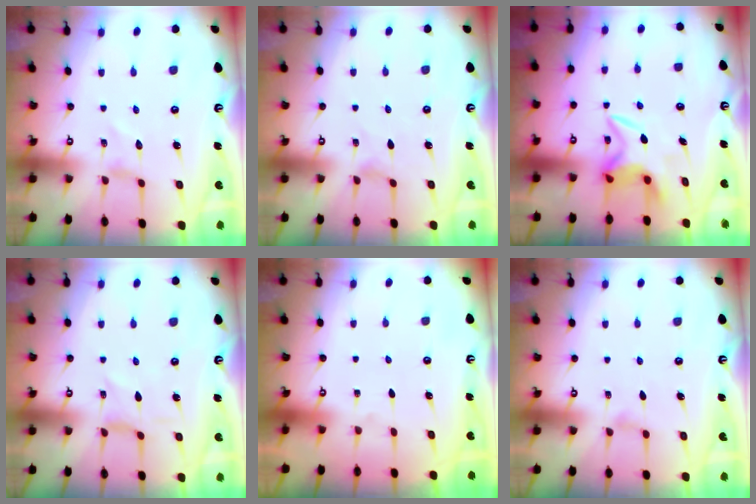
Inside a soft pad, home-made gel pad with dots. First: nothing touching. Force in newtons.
{"total": 0.0}
{"total": 5.5, "press": 5.5, "slide": 0.3}
{"total": 0.0}
{"total": 0.0}
{"total": 1.3, "press": 1.3, "slide": 0.2}